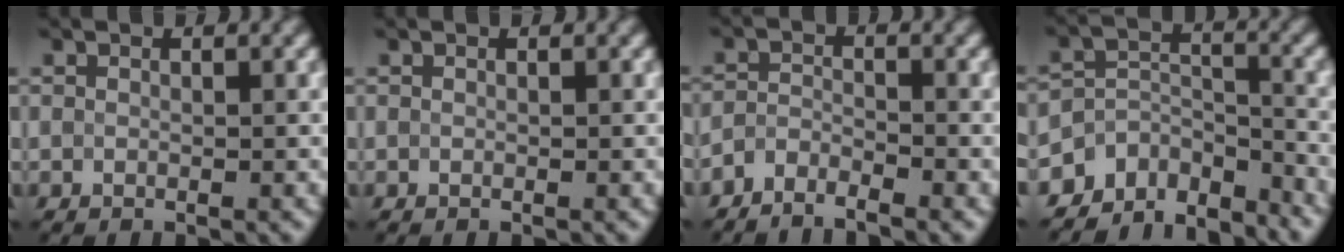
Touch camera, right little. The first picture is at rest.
{"total": 0.0}
{"total": 2.1, "force": [-1.9, 0.4, 0.8], "torque": [-0.019, -0.001, -0.043]}
{"total": 6.6, "force": [-5.8, 3.0, 0.9], "torque": [-0.008, -0.008, -0.099]}